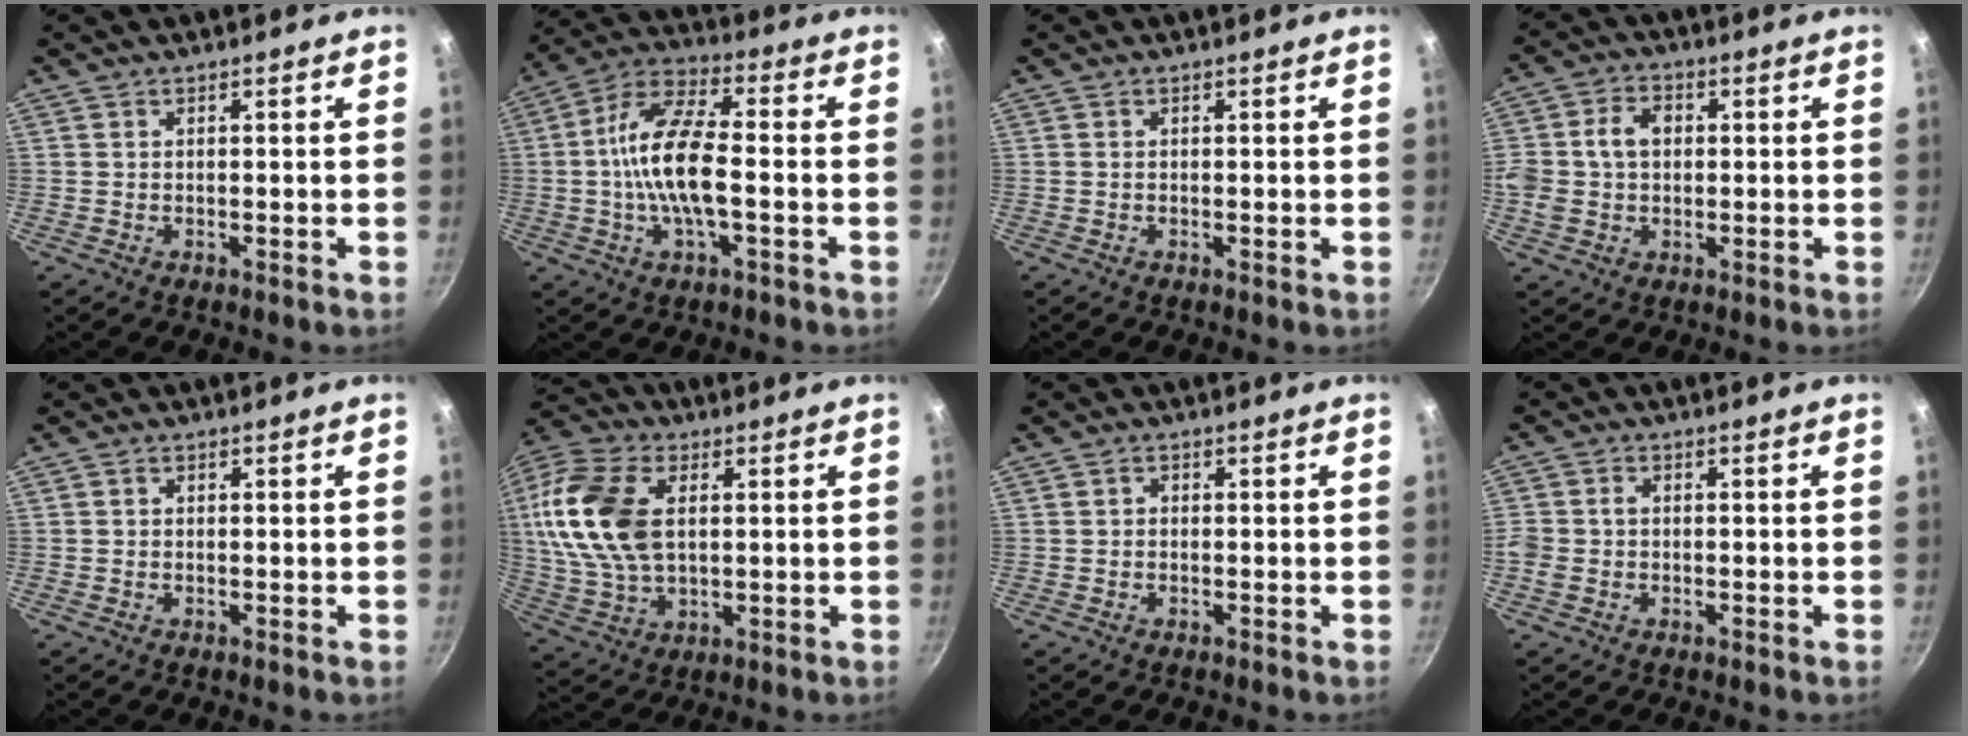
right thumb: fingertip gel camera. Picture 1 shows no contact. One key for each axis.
{"total": 13.9, "fx": -1.5, "fy": 5.2, "fz": 12.7, "tx": -0.240, "ty": 0.032, "tz": -0.045}
{"total": 0.0}
{"total": 8.3, "fx": 0.6, "fy": 6.4, "fz": 5.2, "tx": -0.083, "ty": 0.012, "tz": 0.000}
{"total": 0.7, "fx": 0.0, "fy": 0.7, "fz": 0.3, "tx": -0.005, "ty": 0.005, "tz": 0.000}
{"total": 18.6, "fx": 3.1, "fy": 11.6, "fz": 14.1, "tx": -0.281, "ty": 0.006, "tz": 0.058}
{"total": 1.1, "fx": -0.2, "fy": 0.9, "fz": 0.5, "tx": -0.006, "ty": 0.006, "tz": -0.005}
{"total": 3.3, "fx": -0.7, "fy": 2.7, "fz": 1.7, "tx": -0.035, "ty": 0.009, "tz": -0.017}